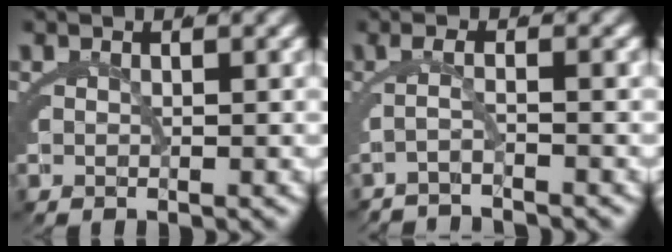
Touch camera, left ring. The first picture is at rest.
{"total": 2.7, "force": [-2.1, -0.1, 1.7], "torque": [-0.036, -0.011, -0.028]}